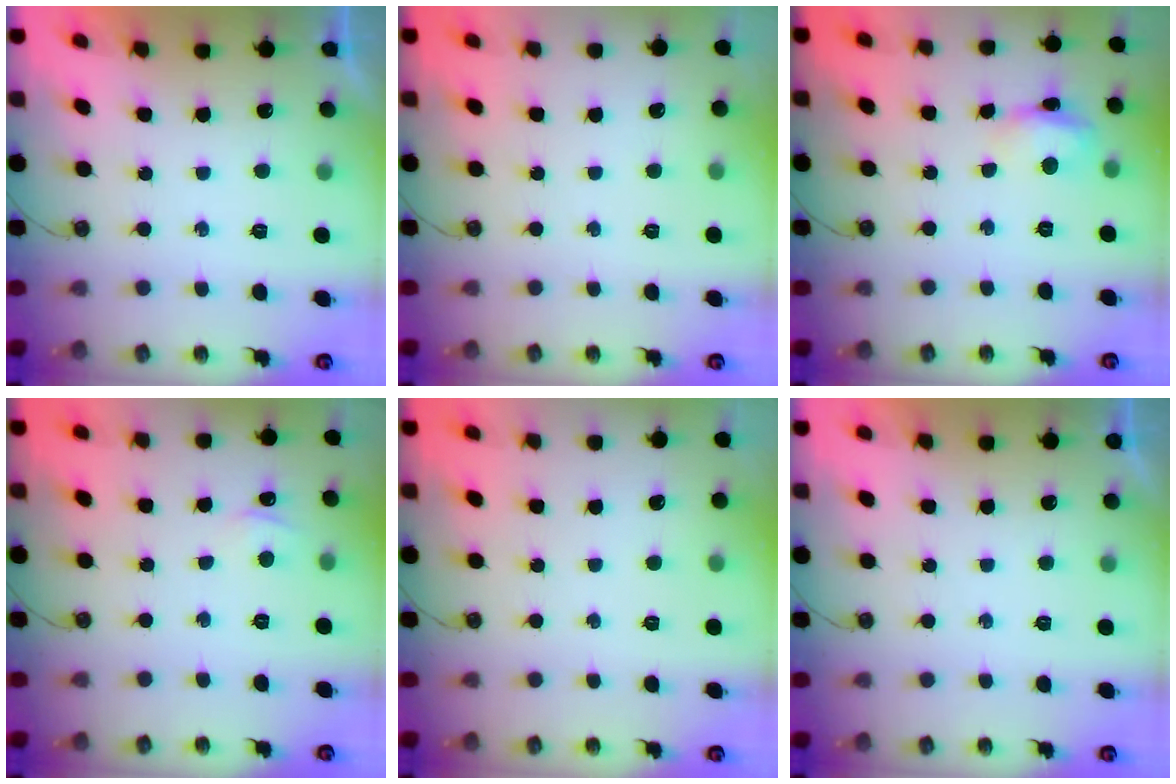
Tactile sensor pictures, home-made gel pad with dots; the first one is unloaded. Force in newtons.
{"total": 0.0}
{"total": 8.0, "press": 8.0, "slide": 0.5}
{"total": 2.4, "press": 2.4, "slide": 0.3}
{"total": 0.0}
{"total": 0.0}